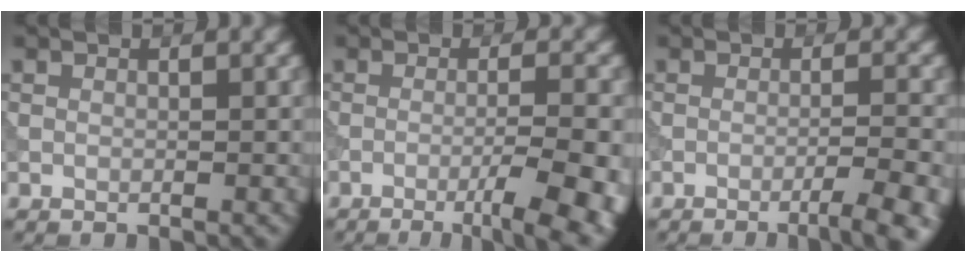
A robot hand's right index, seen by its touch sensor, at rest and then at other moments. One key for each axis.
{"total": 8.0, "fx": -3.4, "fy": 2.1, "fz": 6.9, "tx": -0.085, "ty": 0.004, "tz": -0.039}
{"total": 5.0, "fx": -2.7, "fy": 1.0, "fz": 4.1, "tx": -0.050, "ty": 0.010, "tz": -0.044}